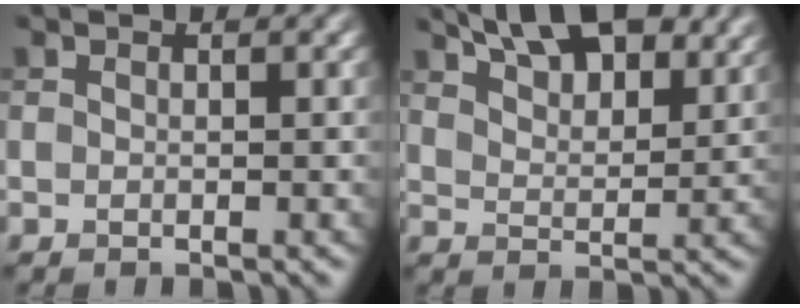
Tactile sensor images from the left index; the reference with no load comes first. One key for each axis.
{"total": 8.6, "fx": 6.5, "fy": 3.0, "fz": 4.8, "tx": -0.073, "ty": 0.017, "tz": 0.082}